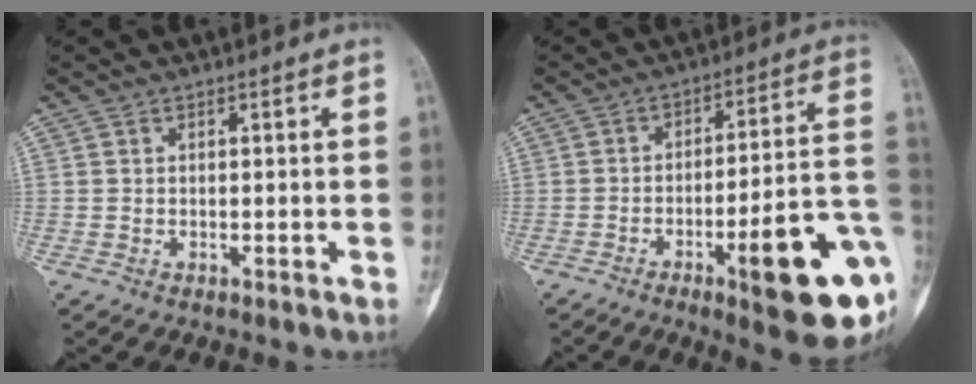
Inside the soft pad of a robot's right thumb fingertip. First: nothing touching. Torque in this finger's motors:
{"motor_torque": [2.79, 1.57, 1.37, -1.40, 0.42]}